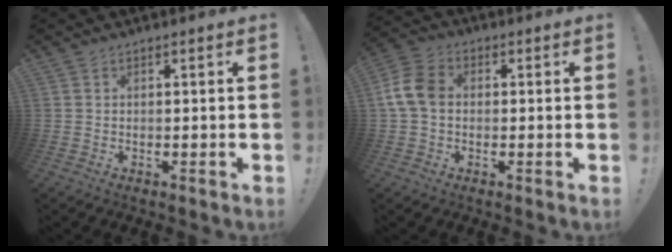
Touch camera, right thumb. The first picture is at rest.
{"total": 9.5, "force": [0.3, 6.8, 6.6], "torque": [-0.141, 0.013, 0.013]}